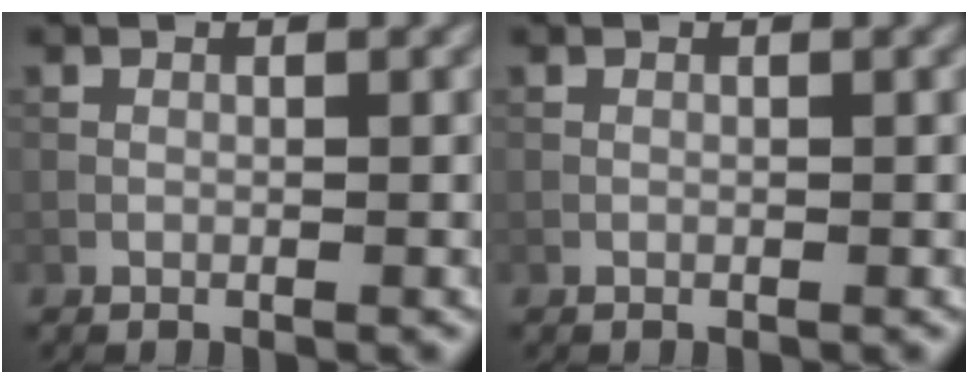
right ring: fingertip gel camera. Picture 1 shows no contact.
{"total": 0.0}